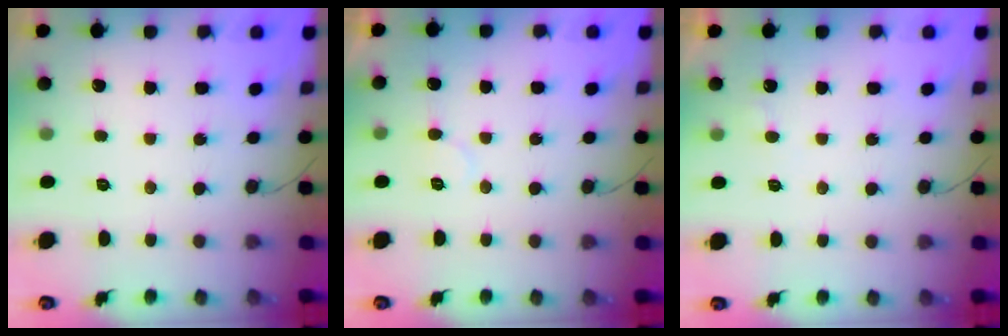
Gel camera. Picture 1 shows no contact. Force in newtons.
{"total": 4.7, "press": 4.7, "slide": 0.5}
{"total": 3.9, "press": 3.9, "slide": 0.3}